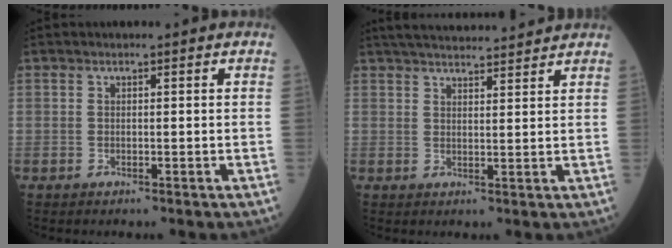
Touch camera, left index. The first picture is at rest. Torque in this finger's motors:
{"motor_torque": [0.33, -0.59, 0.00, 0.02]}